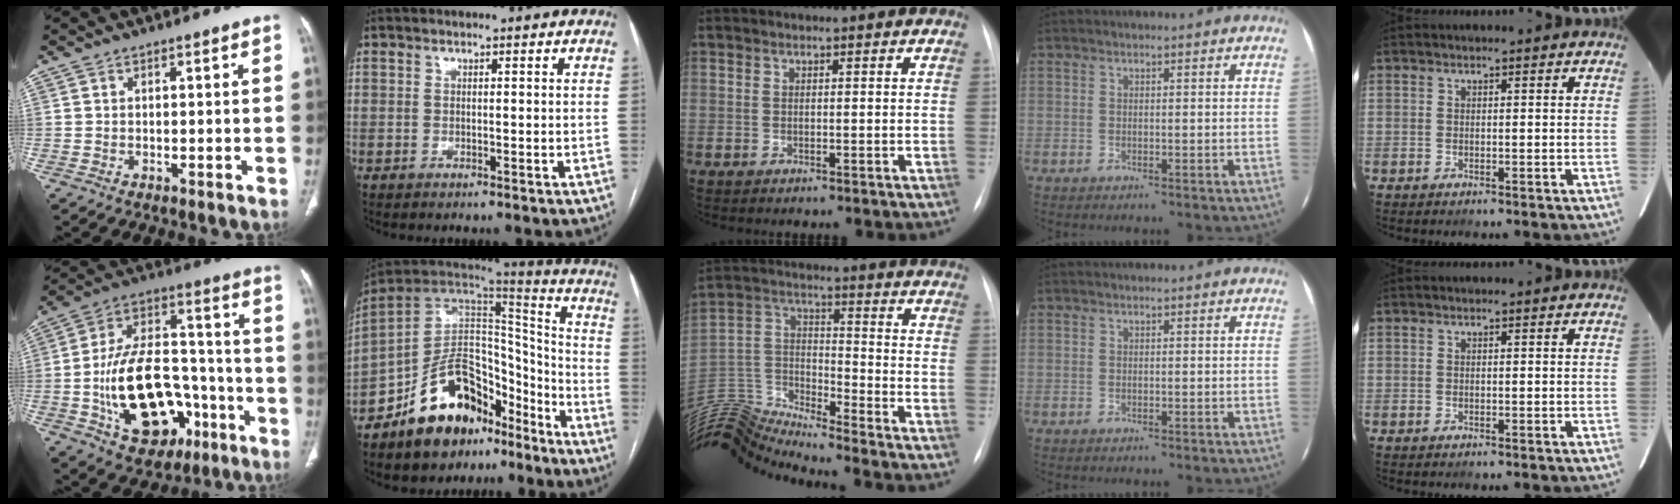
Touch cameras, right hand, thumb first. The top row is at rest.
{"thumb": {"total": 24.1, "force": [-7.7, 14.7, 17.5], "torque": [-0.280, 0.052, -0.103]}, "index": {"total": 18.8, "force": [-12.1, 10.3, 10.0], "torque": [-0.161, 0.054, -0.196]}, "middle": {"total": 14.3, "force": [-14.0, -0.8, 2.6], "torque": [-0.065, 0.040, -0.271]}}